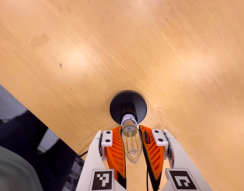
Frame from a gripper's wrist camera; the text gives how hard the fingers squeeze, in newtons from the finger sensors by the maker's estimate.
{"total": 21.9, "left": 21.7, "right": 22.2}